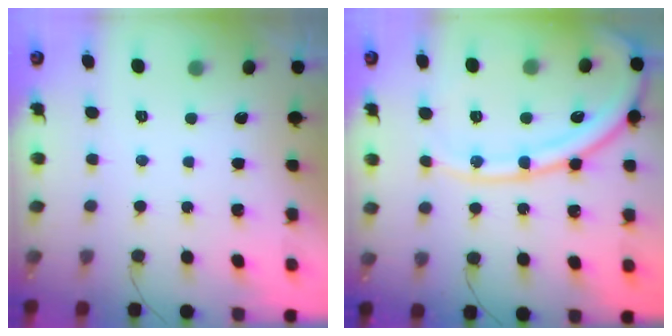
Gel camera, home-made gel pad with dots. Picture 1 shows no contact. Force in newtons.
{"total": 16.0, "press": 15.8, "slide": 2.1}